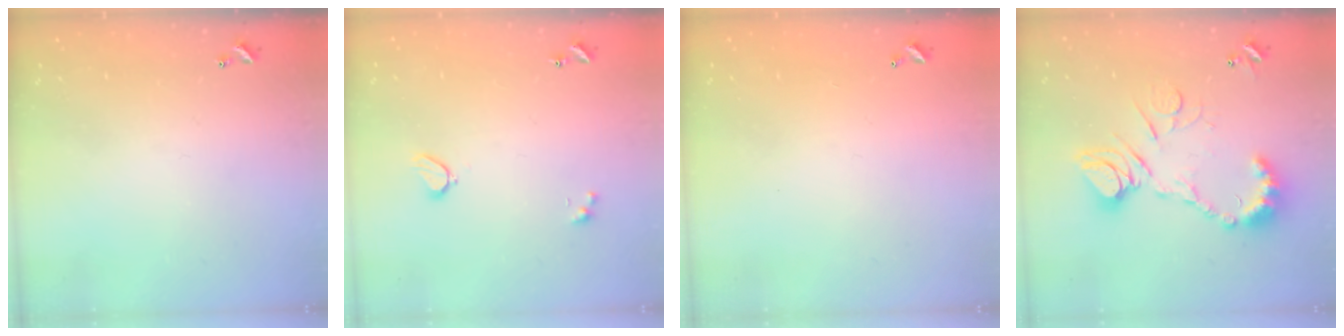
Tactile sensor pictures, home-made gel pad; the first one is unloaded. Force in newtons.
{"total": 1.9, "press": 1.9, "slide": 0.6}
{"total": 2.9, "press": 2.9, "slide": 0.1}
{"total": 16.1, "press": 16.0, "slide": 1.8}